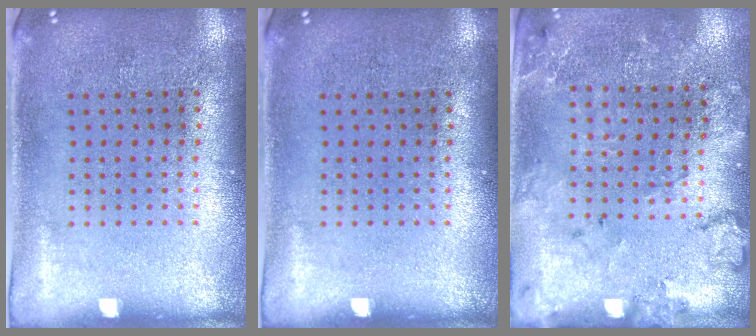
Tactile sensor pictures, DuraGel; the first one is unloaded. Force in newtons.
{"total": 0.0}
{"total": 1.8, "press": 1.7, "slide": 0.5}